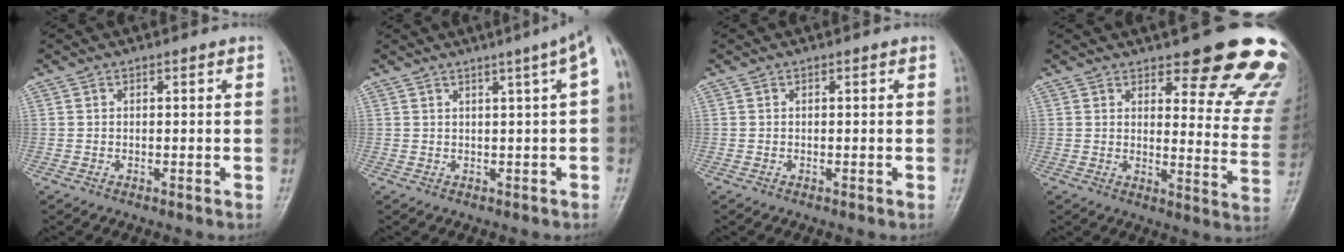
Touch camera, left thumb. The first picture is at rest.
{"total": 5.0, "force": [1.6, 0.2, 4.7], "torque": [-0.057, 0.014, 0.016]}
{"total": 0.0}
{"total": 18.9, "force": [14.2, 6.0, 11.0], "torque": [-0.078, -0.090, 0.163]}